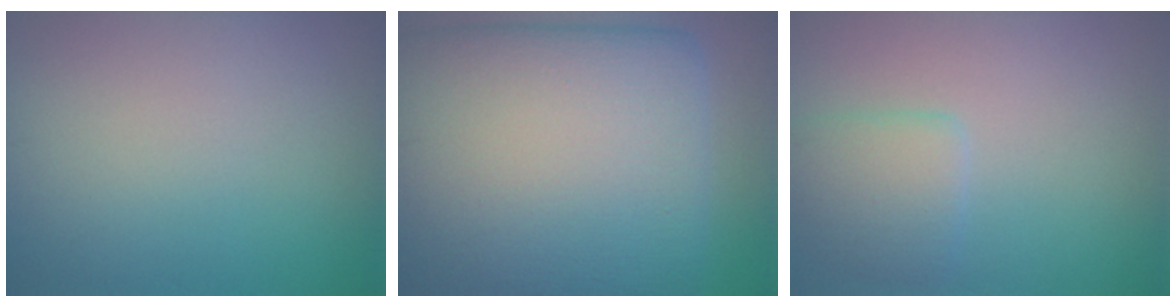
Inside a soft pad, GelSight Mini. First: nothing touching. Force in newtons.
{"total": 22.1, "press": 22.1, "slide": 0.7}
{"total": 2.6, "press": 2.6, "slide": 0.1}